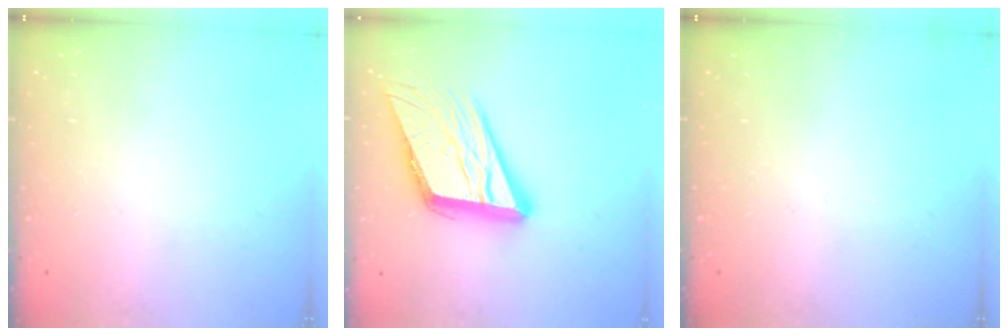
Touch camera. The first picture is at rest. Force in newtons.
{"total": 20.0, "press": 19.7, "slide": 3.6}
{"total": 0.0}